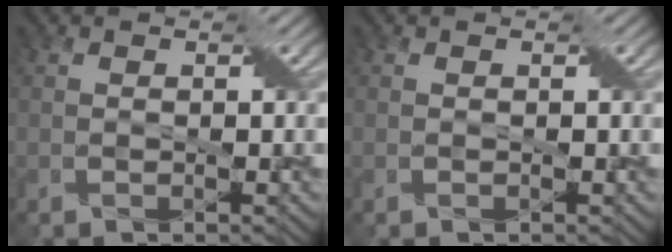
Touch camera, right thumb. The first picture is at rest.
{"total": 0.0}